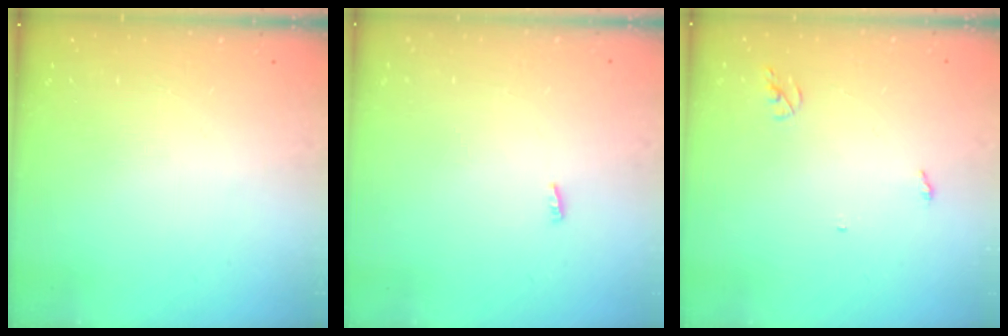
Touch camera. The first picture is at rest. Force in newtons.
{"total": 2.3, "press": 2.1, "slide": 0.8}
{"total": 2.6, "press": 2.6, "slide": 0.2}